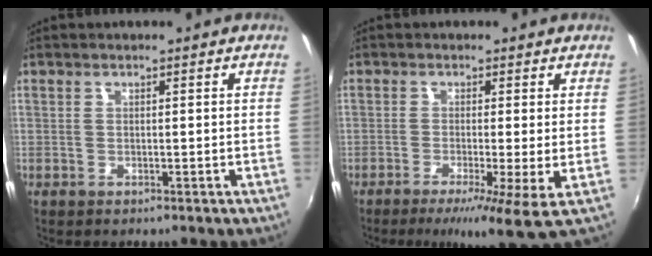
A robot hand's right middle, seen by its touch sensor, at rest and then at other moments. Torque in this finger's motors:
{"motor_torque": [-0.93, -1.21, -0.42, -0.03]}